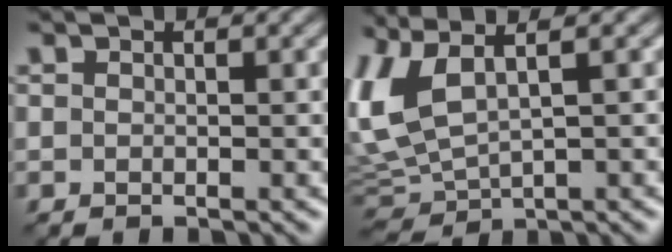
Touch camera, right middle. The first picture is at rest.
{"total": 6.1, "force": [1.2, 2.9, 5.2], "torque": [-0.139, 0.014, 0.027]}